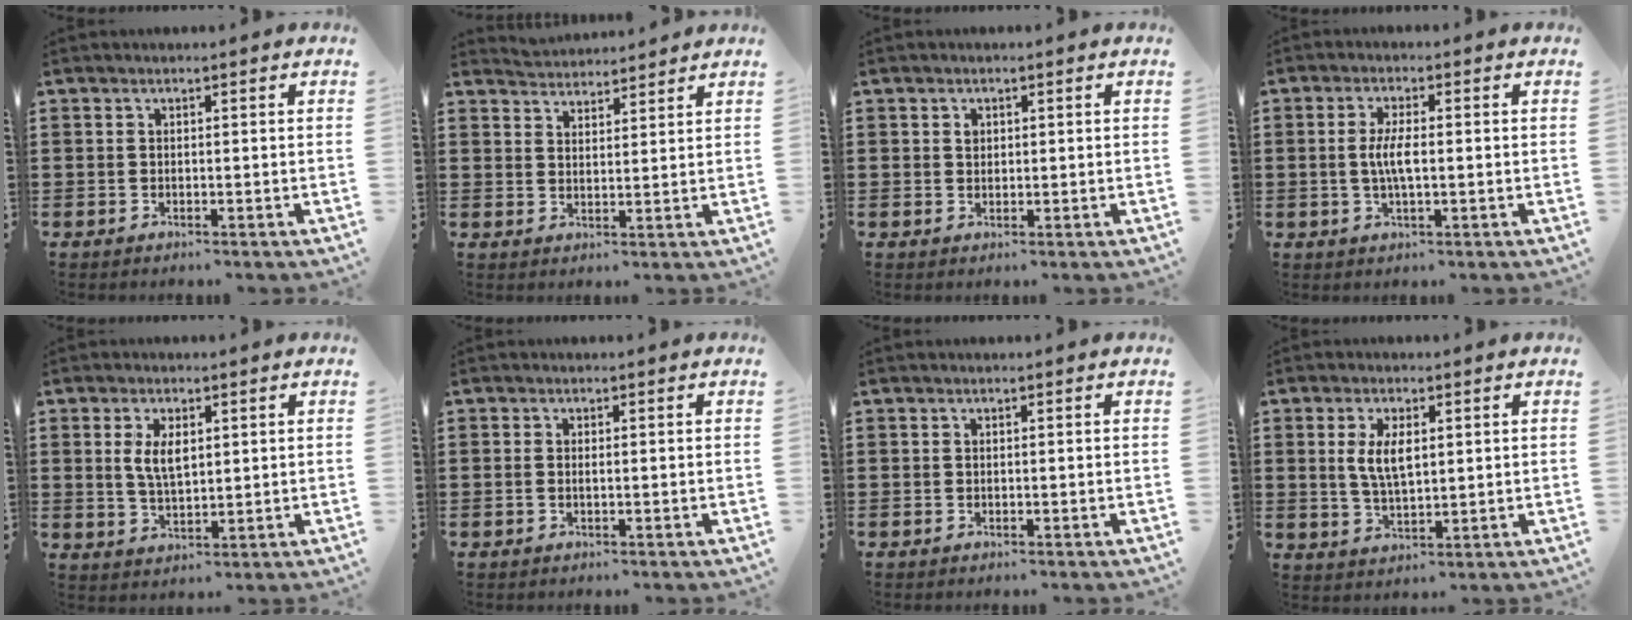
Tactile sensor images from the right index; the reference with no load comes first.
{"total": 3.0, "force": [2.9, -0.1, -0.8], "torque": [0.005, -0.013, 0.055]}
{"total": 0.9, "force": [0.4, 0.7, 0.3], "torque": [-0.008, 0.003, 0.007]}
{"total": 4.1, "force": [-0.3, 0.9, 4.0], "torque": [-0.087, -0.006, -0.011]}
{"total": 4.4, "force": [1.1, 2.0, 3.8], "torque": [-0.071, 0.003, 0.016]}
{"total": 0.6, "force": [-0.1, 0.2, 0.6], "torque": [-0.013, -0.002, 0.000]}
{"total": 0.0}
{"total": 5.1, "force": [1.0, 2.2, 4.5], "torque": [-0.094, 0.007, 0.017]}